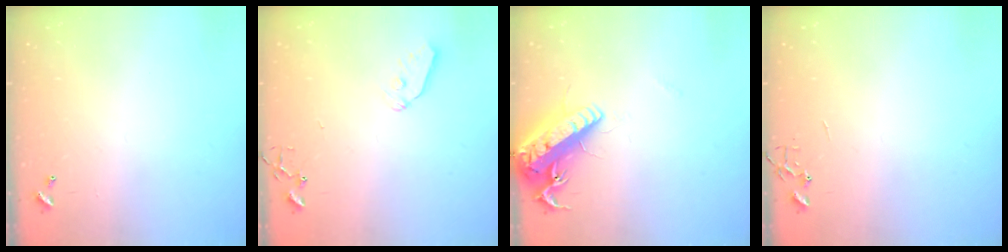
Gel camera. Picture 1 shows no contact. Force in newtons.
{"total": 6.7, "press": 6.7, "slide": 0.8}
{"total": 16.5, "press": 16.2, "slide": 3.1}
{"total": 0.0}